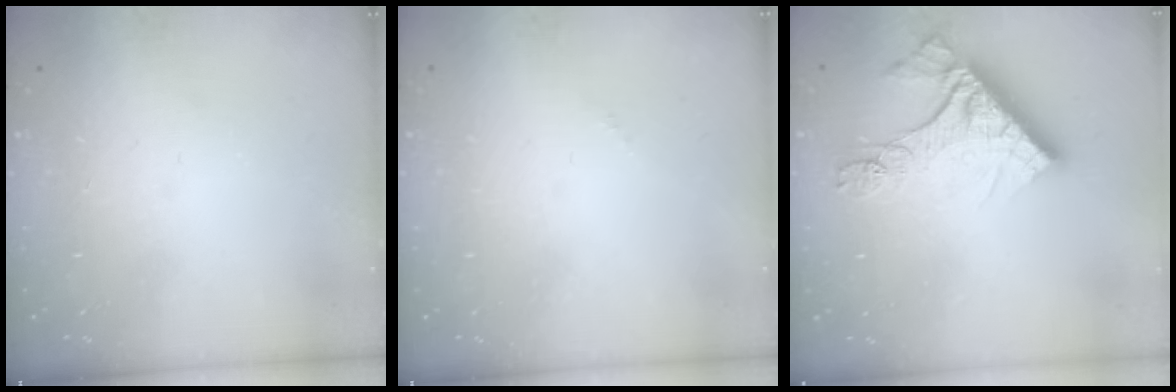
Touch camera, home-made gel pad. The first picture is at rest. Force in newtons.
{"total": 0.0}
{"total": 14.3, "press": 14.3, "slide": 1.2}